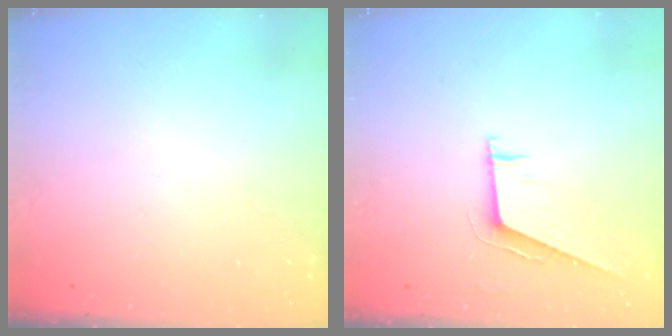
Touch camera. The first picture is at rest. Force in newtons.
{"total": 6.3, "press": 6.3, "slide": 0.7}